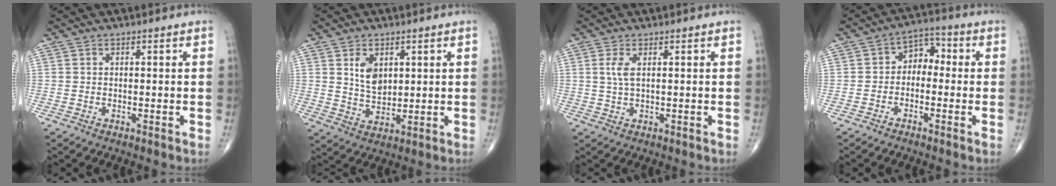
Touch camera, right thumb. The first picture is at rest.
{"total": 7.2, "force": [2.7, 4.6, 4.8], "torque": [-0.065, -0.021, 0.059]}
{"total": 2.6, "force": [0.8, 0.8, 2.4], "torque": [-0.062, 0.001, 0.023]}
{"total": 5.4, "force": [-0.8, 3.9, 3.6], "torque": [-0.028, 0.030, -0.031]}